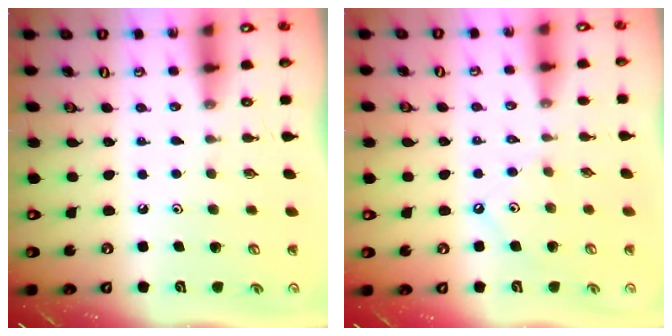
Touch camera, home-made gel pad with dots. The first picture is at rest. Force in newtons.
{"total": 2.1, "press": 2.1, "slide": 0.4}